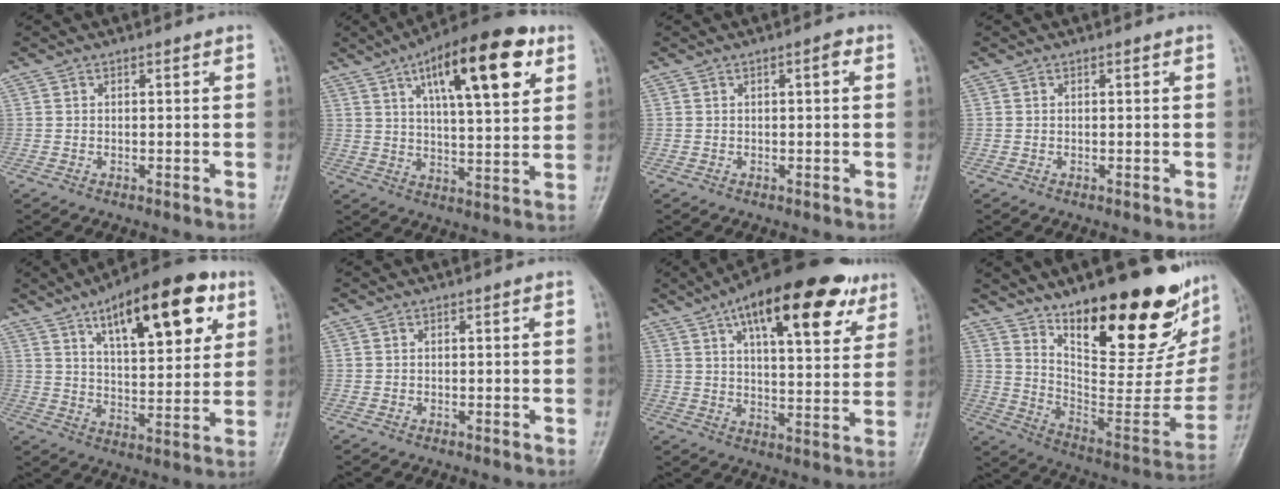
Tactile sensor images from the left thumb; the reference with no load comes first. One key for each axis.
{"total": 19.7, "fx": 8.8, "fy": 6.5, "fz": 16.4, "tx": -0.224, "ty": -0.019, "tz": 0.134}
{"total": 1.9, "fx": 0.6, "fy": 0.6, "fz": 1.7, "tx": -0.025, "ty": 0.003, "tz": 0.006}
{"total": 0.0}
{"total": 20.1, "fx": 9.8, "fy": 7.8, "fz": 15.8, "tx": -0.197, "ty": -0.029, "tz": 0.150}
{"total": 0.0}
{"total": 22.7, "fx": 12.1, "fy": 8.7, "fz": 17.2, "tx": -0.229, "ty": -0.016, "tz": 0.179}
{"total": 30.2, "fx": 19.2, "fy": 10.4, "fz": 20.8, "tx": -0.269, "ty": -0.104, "tz": 0.306}